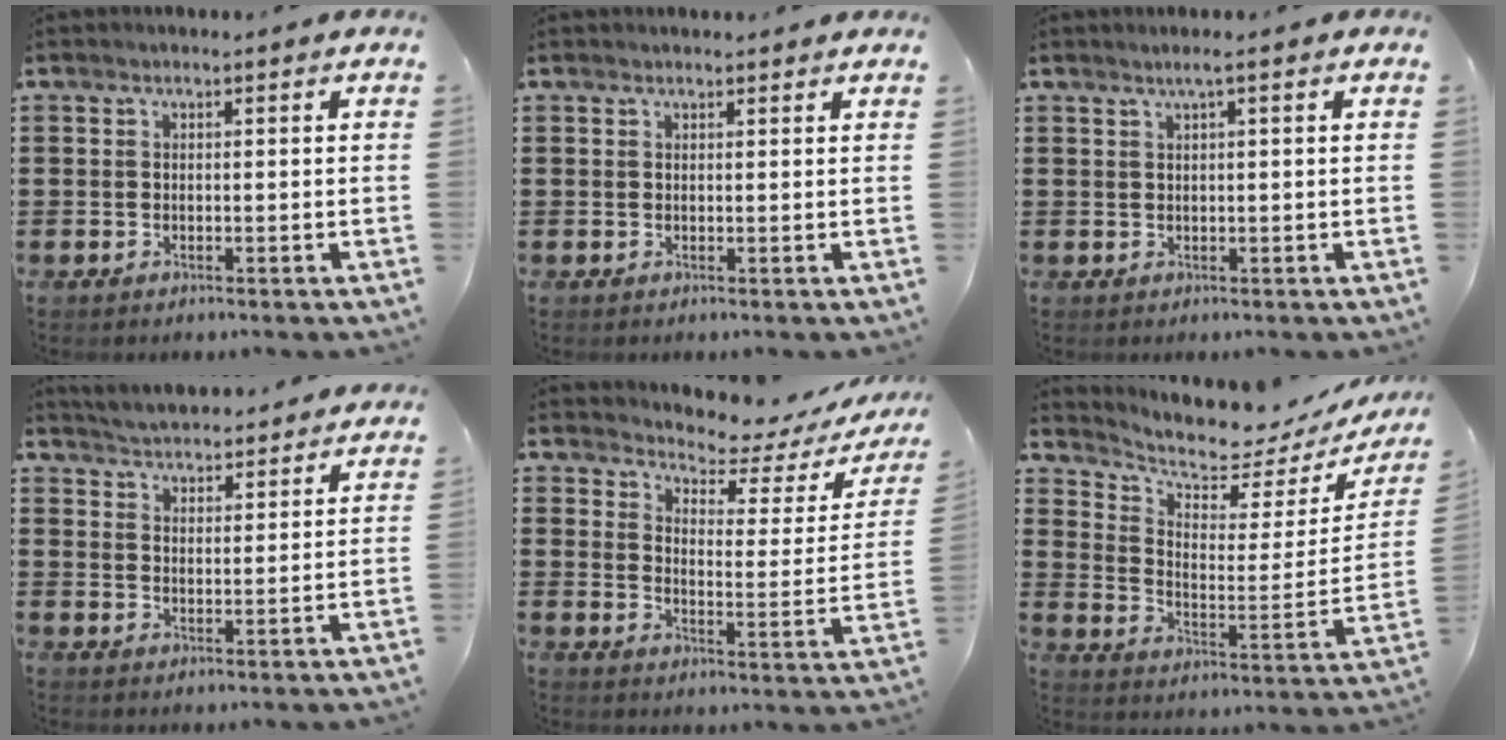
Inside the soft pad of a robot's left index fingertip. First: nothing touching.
{"total": 0.9, "force": [0.9, 0.1, 0.1], "torque": [-0.004, 0.000, 0.017]}
{"total": 1.5, "force": [0.8, 0.0, 1.2], "torque": [-0.024, 0.001, 0.013]}
{"total": 4.3, "force": [4.3, -0.1, -0.1], "torque": [-0.017, -0.027, 0.073]}
{"total": 3.8, "force": [3.6, 0.6, 1.0], "torque": [-0.040, -0.034, 0.052]}
{"total": 5.7, "force": [5.3, 1.3, 1.5], "torque": [-0.064, -0.044, 0.088]}